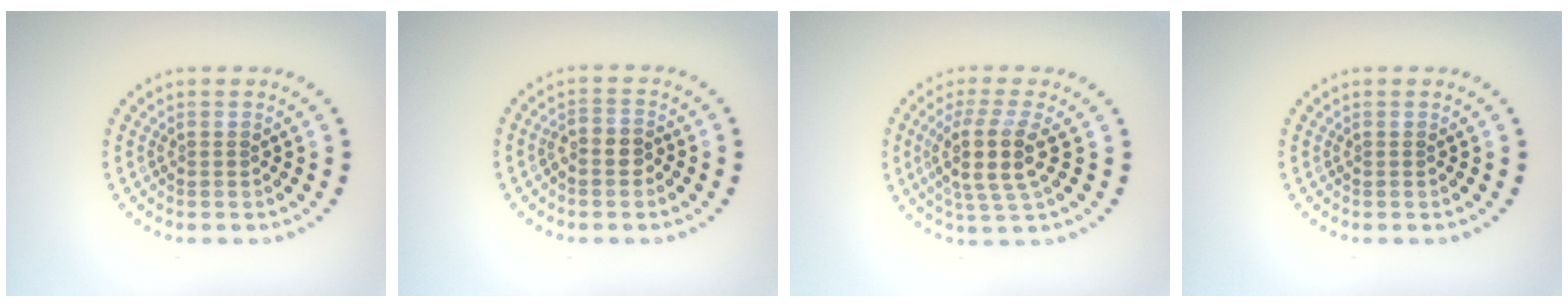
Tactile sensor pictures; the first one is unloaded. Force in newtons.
{"total": 2.1, "press": 1.9, "slide": 0.9}
{"total": 4.3, "press": 3.6, "slide": 2.5}
{"total": 0.0}